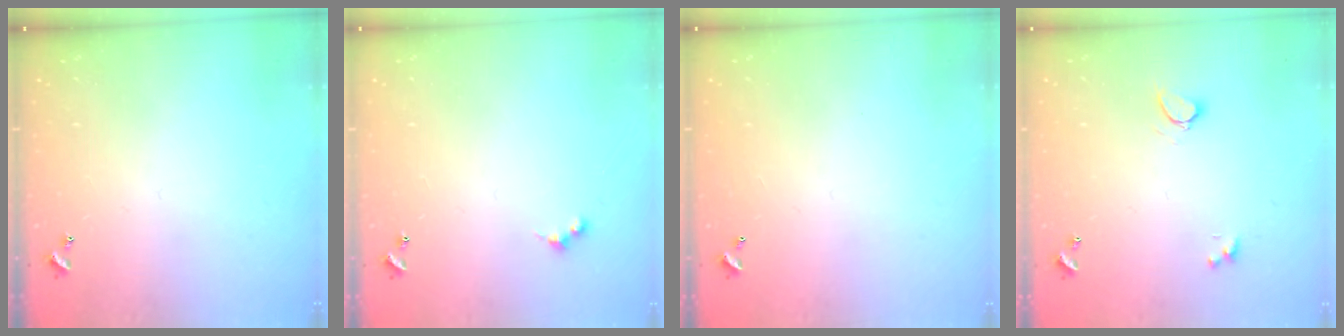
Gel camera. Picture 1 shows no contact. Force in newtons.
{"total": 1.5, "press": 1.5, "slide": 0.3}
{"total": 2.9, "press": 2.9, "slide": 0.1}
{"total": 1.6, "press": 1.4, "slide": 0.6}